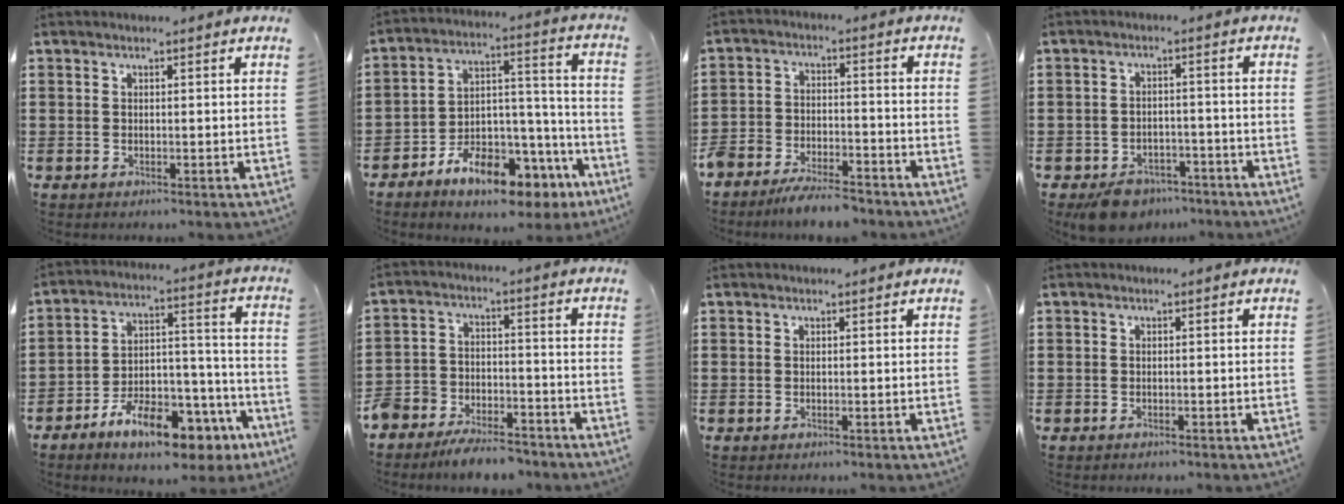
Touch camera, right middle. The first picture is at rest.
{"total": 10.2, "force": [-7.9, 4.2, 4.9], "torque": [-0.079, 0.035, -0.143]}
{"total": 6.1, "force": [-5.9, 0.9, 0.9], "torque": [-0.019, 0.010, -0.118]}
{"total": 4.4, "force": [-4.0, 1.8, 0.8], "torque": [-0.014, 0.013, -0.077]}
{"total": 11.8, "force": [-8.6, 4.3, 6.9], "torque": [-0.112, 0.040, -0.157]}
{"total": 6.5, "force": [-6.3, 1.6, 0.5], "torque": [-0.018, 0.016, -0.129]}
{"total": 0.0}
{"total": 0.5, "force": [-0.5, 0.3, 0.0], "torque": [0.001, 0.003, -0.011]}